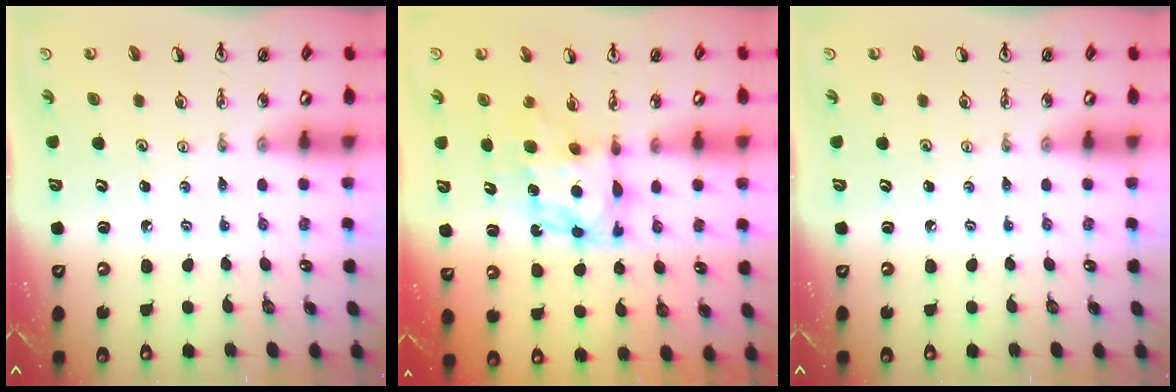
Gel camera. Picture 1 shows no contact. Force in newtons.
{"total": 7.8, "press": 7.8, "slide": 0.7}
{"total": 0.0}